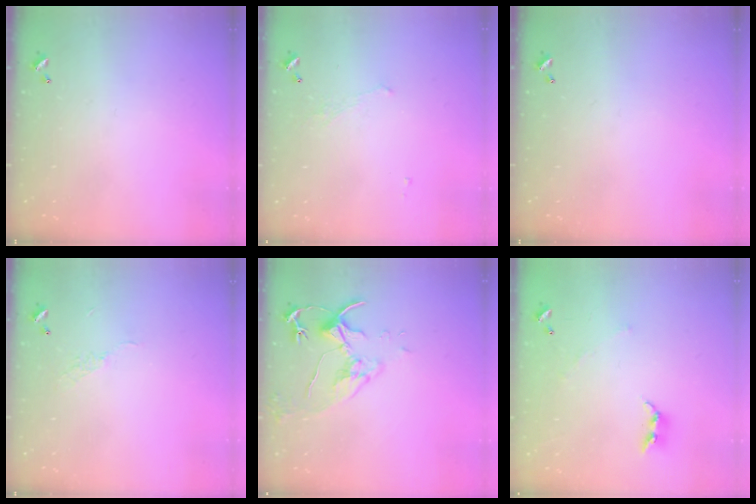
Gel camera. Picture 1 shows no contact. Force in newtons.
{"total": 1.1, "press": 0.8, "slide": 0.7}
{"total": 0.0}
{"total": 5.6, "press": 5.6, "slide": 0.7}
{"total": 5.6, "press": 5.6, "slide": 0.6}
{"total": 3.9, "press": 3.9, "slide": 0.2}